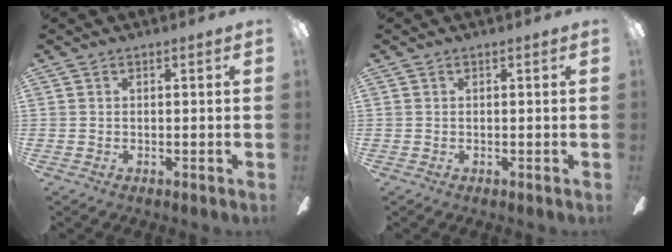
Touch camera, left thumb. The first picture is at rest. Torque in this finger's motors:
{"motor_torque": [0.00, 0.00, -0.11, 0.10, 0.00]}